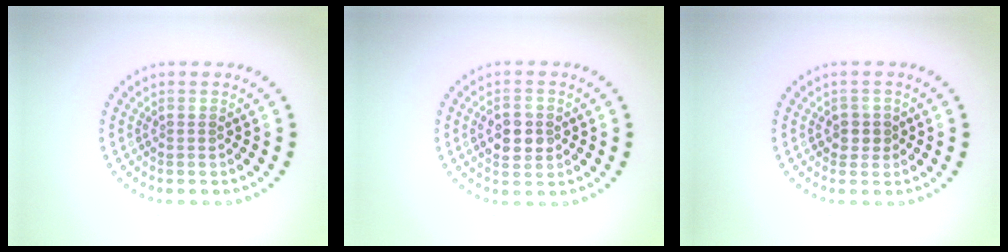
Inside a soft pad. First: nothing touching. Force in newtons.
{"total": 3.5, "press": 3.5, "slide": 0.2}
{"total": 1.5, "press": 1.2, "slide": 0.8}